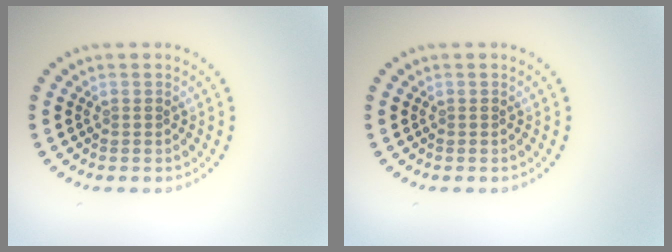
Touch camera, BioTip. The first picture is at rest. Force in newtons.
{"total": 0.0}